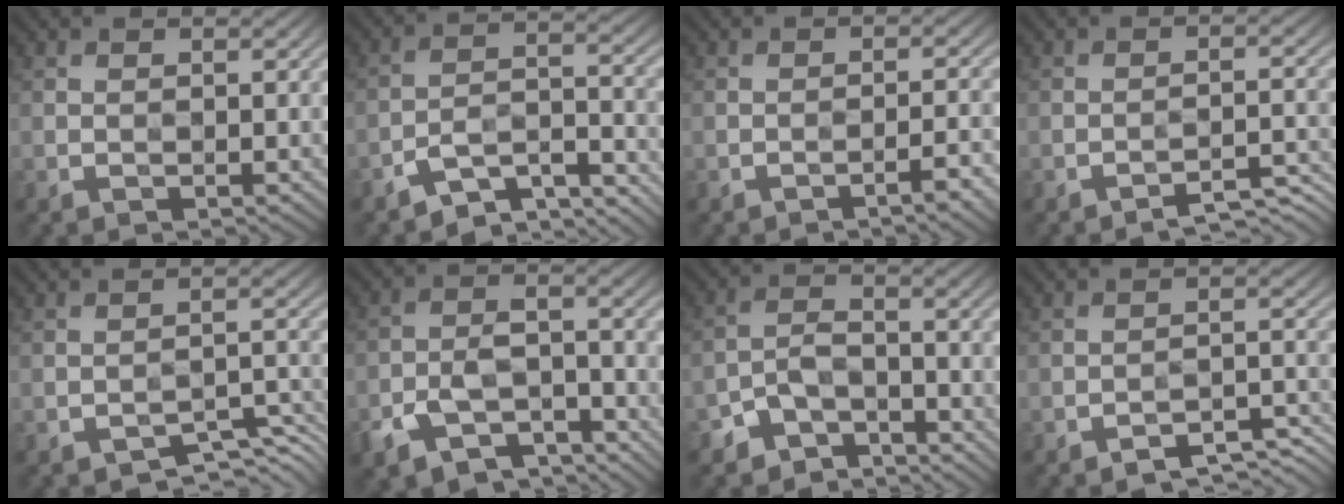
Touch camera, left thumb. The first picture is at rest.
{"total": 8.9, "force": [-7.3, 2.6, 4.3], "torque": [-0.064, 0.001, -0.135]}
{"total": 3.0, "force": [-2.1, 0.3, 2.1], "torque": [-0.028, 0.014, -0.036]}
{"total": 3.8, "force": [-3.2, 0.4, 2.0], "torque": [-0.029, 0.009, -0.047]}
{"total": 3.6, "force": [-3.2, 1.0, 1.4], "torque": [-0.015, 0.005, -0.046]}
{"total": 8.8, "force": [-5.7, 4.7, 4.9], "torque": [-0.090, -0.016, -0.103]}
{"total": 5.8, "force": [-4.5, 2.8, 2.4], "torque": [-0.039, 0.002, -0.096]}
{"total": 4.3, "force": [-3.6, 0.8, 2.2], "torque": [-0.032, 0.006, -0.054]}